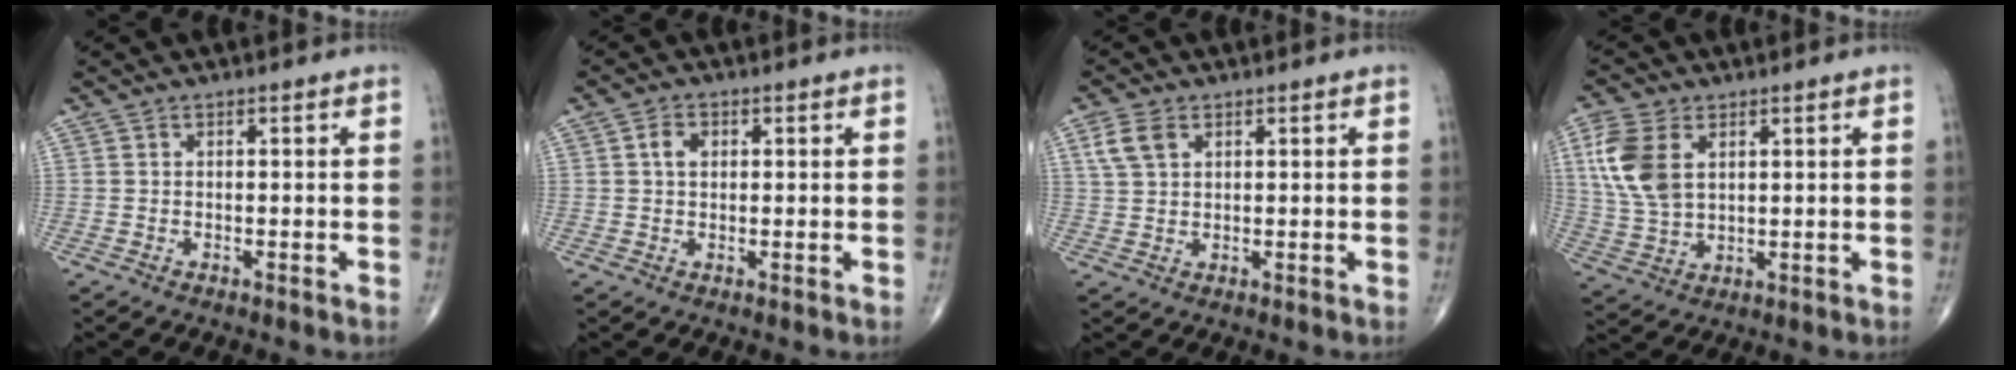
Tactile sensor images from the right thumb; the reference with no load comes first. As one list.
[{"total": 2.8, "force": [0.7, 2.0, 1.8], "torque": [-0.028, 0.005, 0.010]}, {"total": 4.7, "force": [2.1, 2.9, 3.1], "torque": [-0.063, 0.004, 0.047]}, {"total": 10.8, "force": [3.4, 6.7, 7.8], "torque": [-0.168, -0.004, 0.072]}]